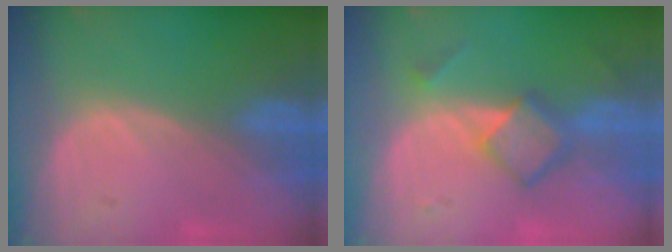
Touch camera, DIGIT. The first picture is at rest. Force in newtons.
{"total": 6.0, "press": 5.1, "slide": 3.1}